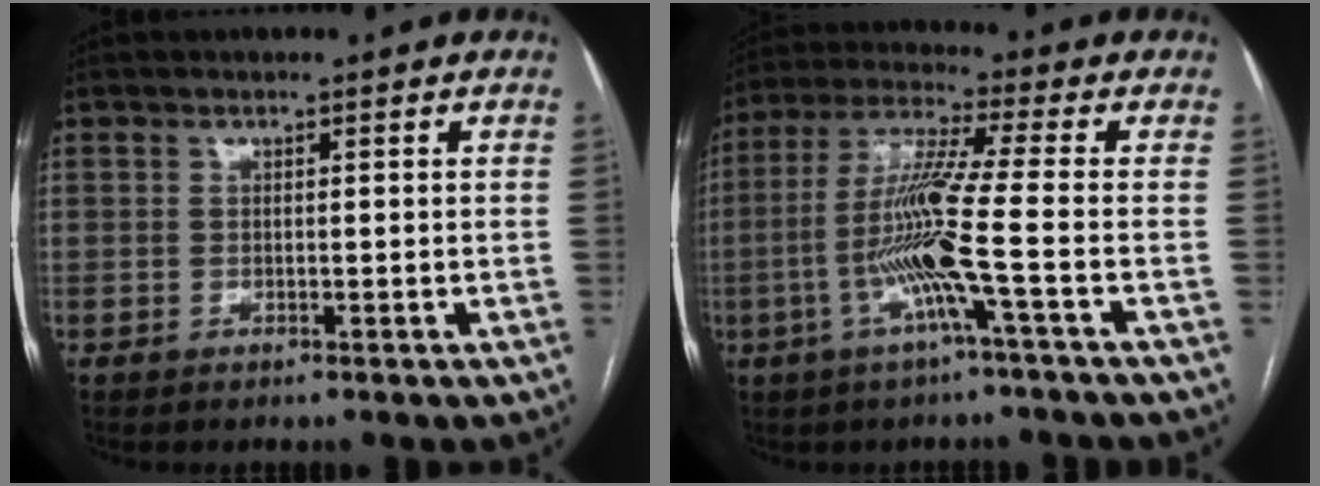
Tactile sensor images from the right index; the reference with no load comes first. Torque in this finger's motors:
{"motor_torque": [1.99, -0.15, 1.05, 0.21]}